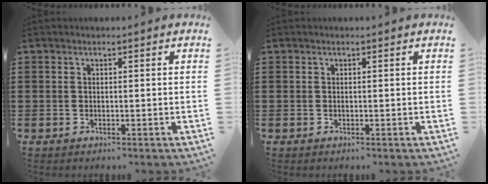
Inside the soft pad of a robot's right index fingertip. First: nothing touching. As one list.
[{"total": 0.0}]